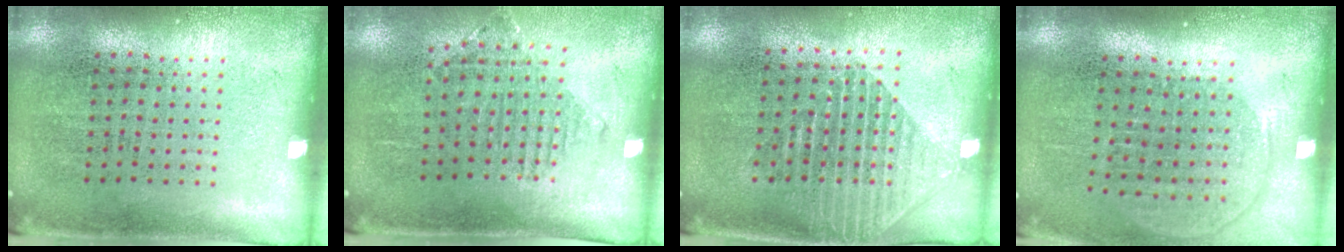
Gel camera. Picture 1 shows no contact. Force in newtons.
{"total": 1.1, "press": 0.9, "slide": 0.5}
{"total": 1.5, "press": 1.3, "slide": 0.8}
{"total": 1.4, "press": 1.2, "slide": 0.7}